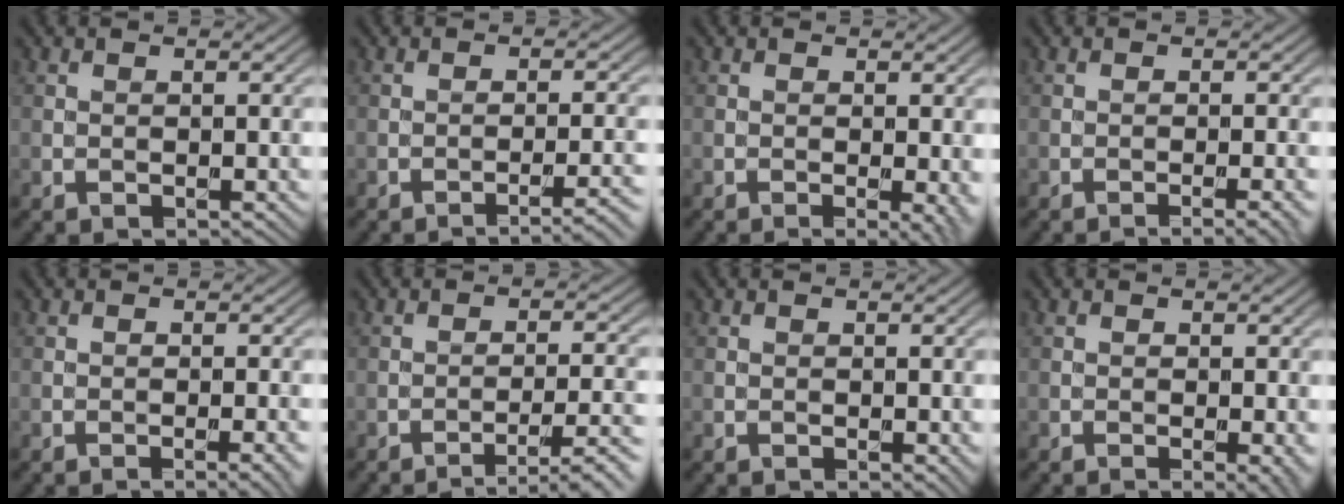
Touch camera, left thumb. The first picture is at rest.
{"total": 4.0, "force": [-2.4, 0.7, 3.2], "torque": [-0.045, 0.011, -0.043]}
{"total": 2.9, "force": [-0.5, 0.6, 2.8], "torque": [-0.040, -0.006, -0.008]}
{"total": 3.0, "force": [-1.5, 0.5, 2.6], "torque": [-0.027, 0.005, -0.027]}
{"total": 2.1, "force": [-0.8, 0.3, 1.9], "torque": [-0.026, 0.002, -0.015]}
{"total": 5.8, "force": [-3.7, 0.9, 4.4], "torque": [-0.070, 0.007, -0.056]}
{"total": 0.8, "force": [0.0, 0.4, 0.7], "torque": [-0.005, -0.005, 0.000]}
{"total": 2.0, "force": [-0.5, 0.3, 1.9], "torque": [-0.028, -0.006, -0.009]}